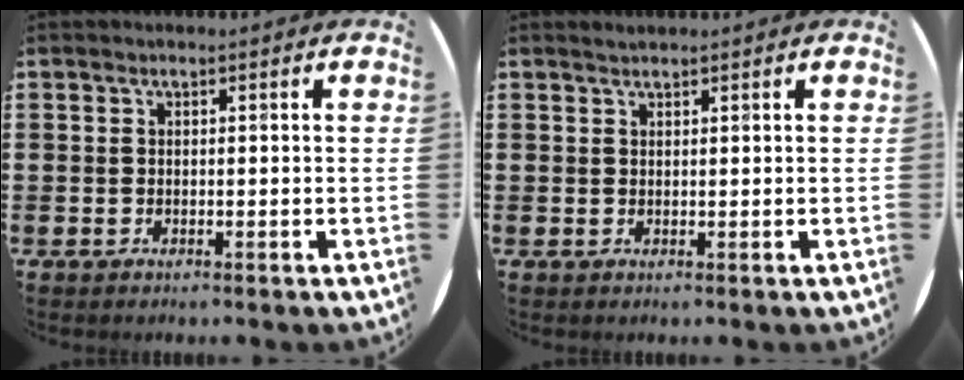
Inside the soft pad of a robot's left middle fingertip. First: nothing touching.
{"total": 0.7, "force": [0.7, -0.1, 0.0], "torque": [-0.001, 0.000, 0.013]}